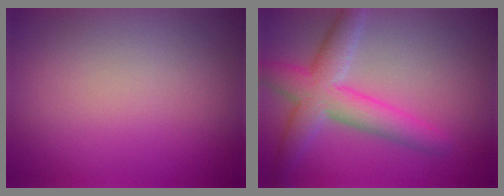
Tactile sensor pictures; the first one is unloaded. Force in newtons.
{"total": 5.6, "press": 5.6, "slide": 0.1}